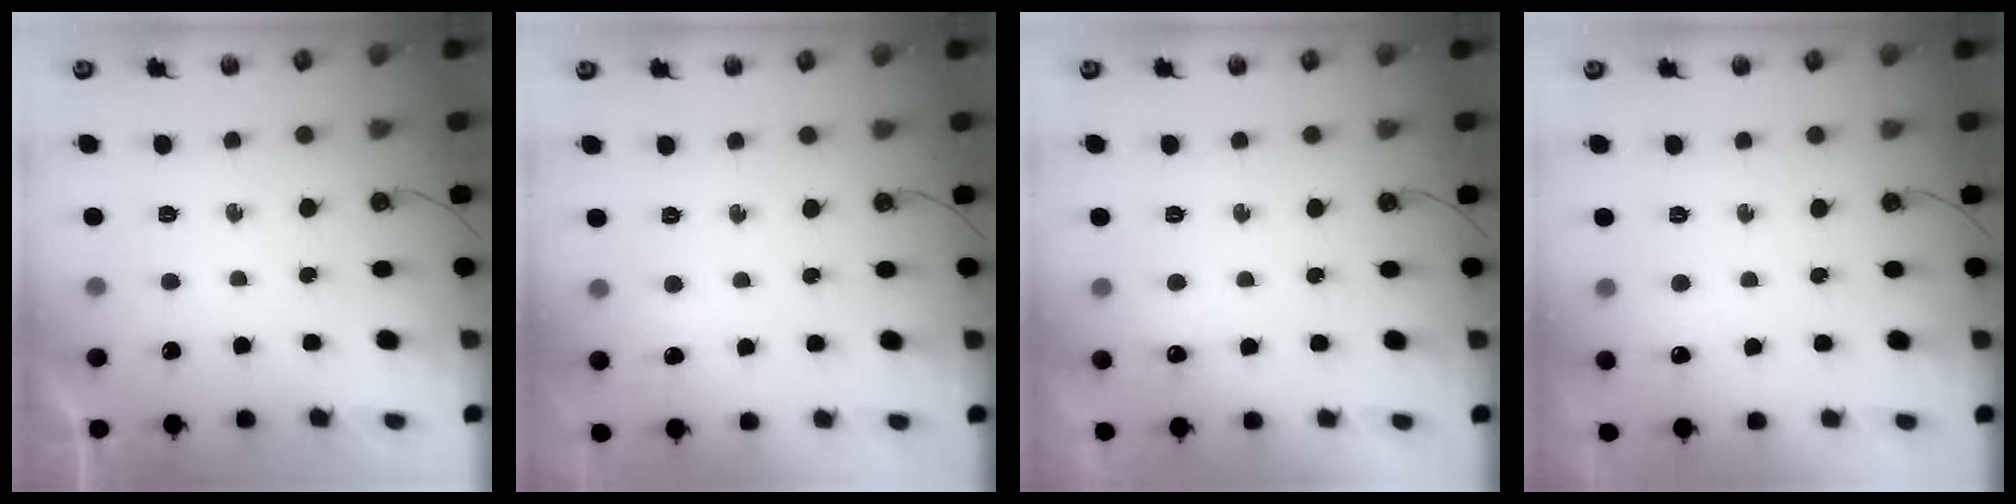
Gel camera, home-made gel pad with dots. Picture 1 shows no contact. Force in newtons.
{"total": 3.5, "press": 3.4, "slide": 0.8}
{"total": 4.3, "press": 4.2, "slide": 1.1}
{"total": 5.2, "press": 5.1, "slide": 0.7}